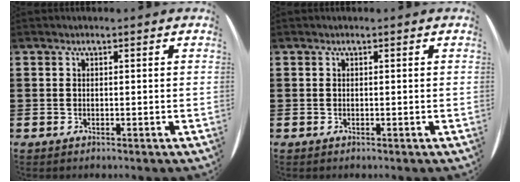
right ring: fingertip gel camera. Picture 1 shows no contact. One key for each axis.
{"total": 0.0}